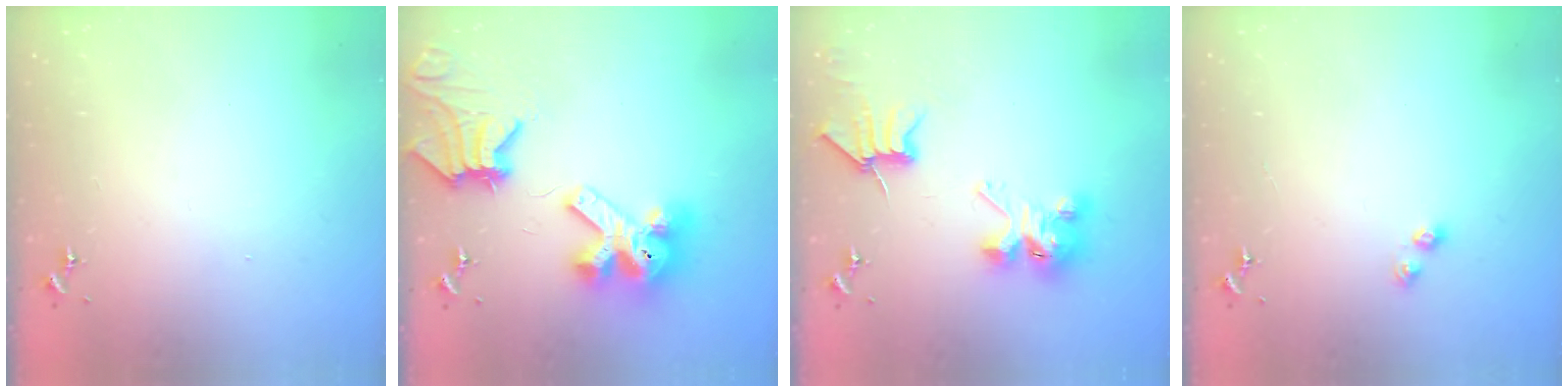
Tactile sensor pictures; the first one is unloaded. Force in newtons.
{"total": 15.6, "press": 15.4, "slide": 2.0}
{"total": 8.1, "press": 8.1, "slide": 0.4}
{"total": 3.5, "press": 3.5, "slide": 0.7}